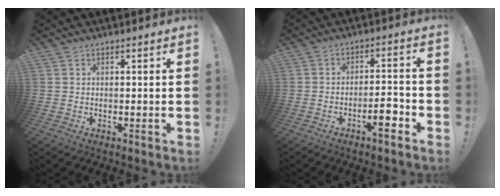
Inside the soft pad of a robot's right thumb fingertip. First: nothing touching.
{"total": 7.0, "force": [-4.1, 2.0, 5.3], "torque": [-0.067, 0.022, -0.069]}